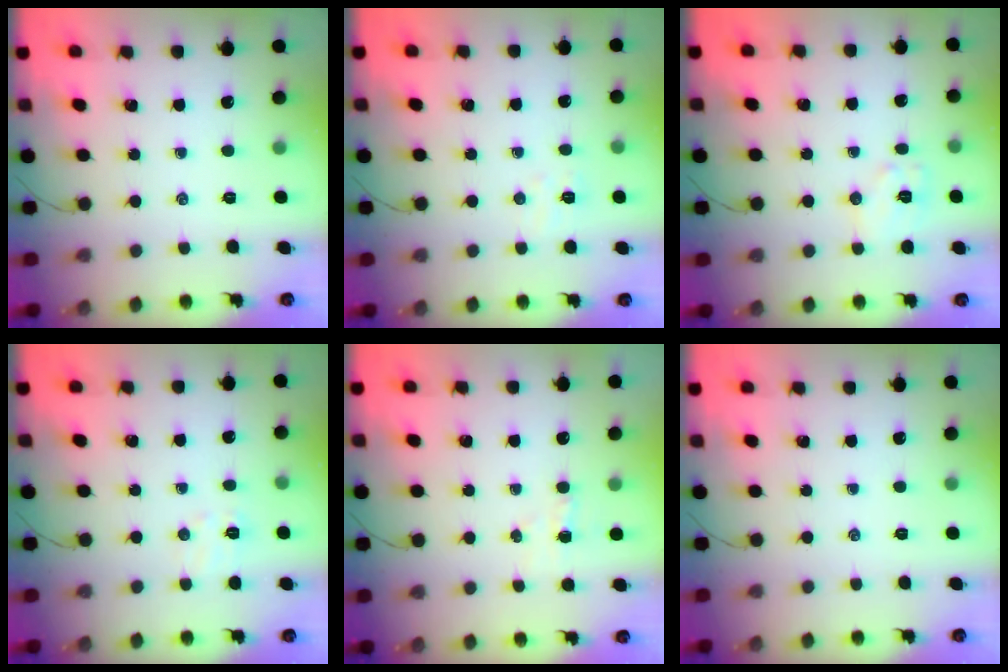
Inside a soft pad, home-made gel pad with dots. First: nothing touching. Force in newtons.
{"total": 4.8, "press": 4.7, "slide": 1.1}
{"total": 6.7, "press": 6.7, "slide": 0.7}
{"total": 4.9, "press": 4.7, "slide": 1.3}
{"total": 3.5, "press": 3.4, "slide": 0.8}
{"total": 0.0}